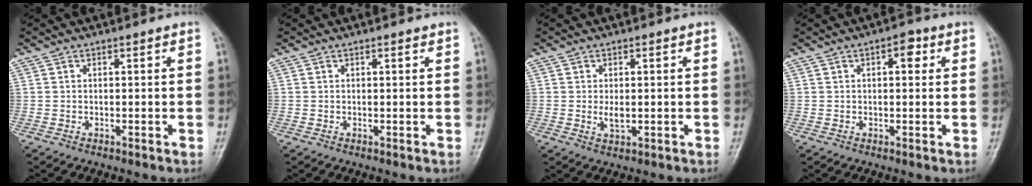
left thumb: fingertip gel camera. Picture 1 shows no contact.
{"total": 0.6, "force": [0.4, 0.2, 0.5], "torque": [-0.008, -0.001, 0.005]}
{"total": 2.6, "force": [-0.1, 1.3, 2.2], "torque": [-0.038, -0.006, 0.000]}
{"total": 3.4, "force": [1.2, 1.7, 2.7], "torque": [-0.025, 0.002, 0.011]}